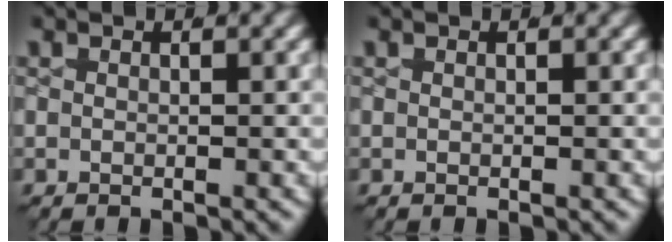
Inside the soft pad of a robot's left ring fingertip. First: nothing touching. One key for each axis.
{"total": 0.0}